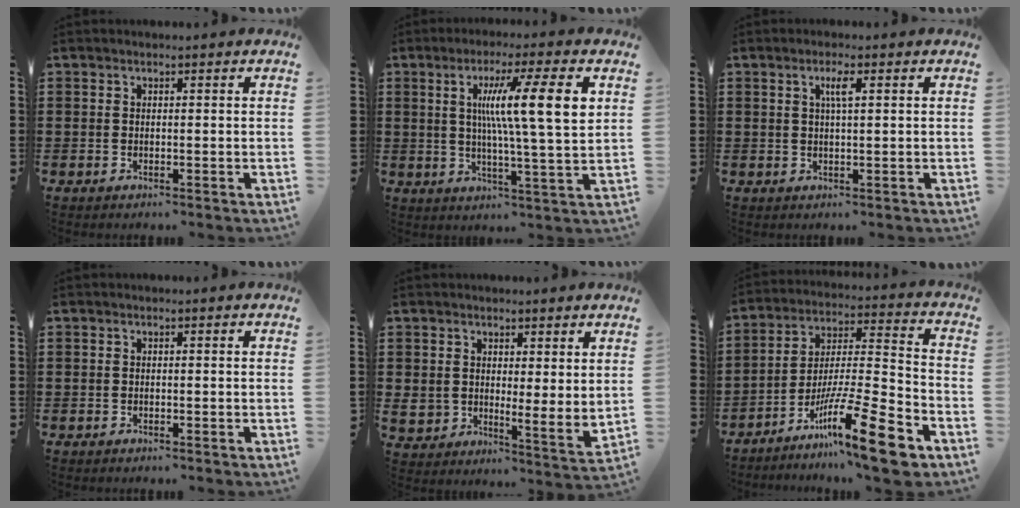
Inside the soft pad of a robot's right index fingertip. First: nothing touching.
{"total": 12.2, "force": [3.3, 1.3, 11.7], "torque": [-0.210, 0.004, 0.046]}
{"total": 2.4, "force": [0.9, 0.3, 2.2], "torque": [-0.046, 0.003, 0.013]}
{"total": 0.0}
{"total": 4.5, "force": [3.9, 2.1, 0.8], "torque": [-0.030, -0.019, 0.073]}
{"total": 17.1, "force": [-11.5, 1.8, 12.6], "torque": [-0.211, 0.035, -0.199]}